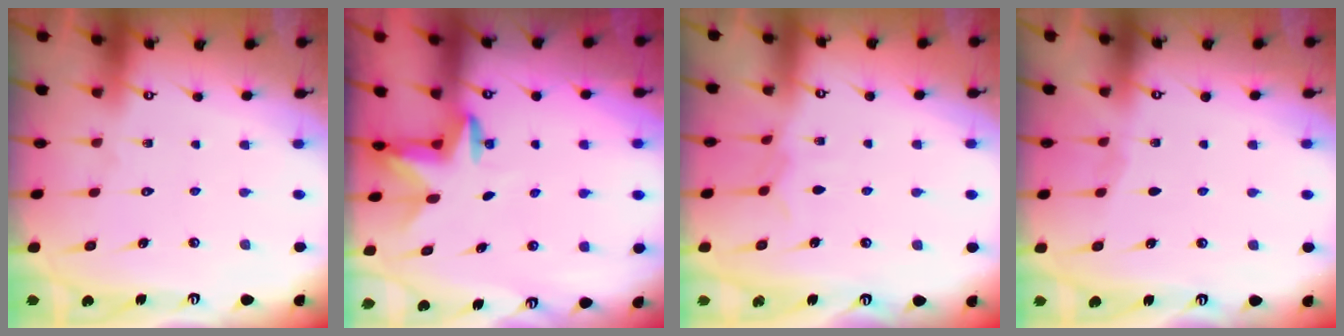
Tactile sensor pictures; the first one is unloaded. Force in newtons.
{"total": 2.9, "press": 2.9, "slide": 0.5}
{"total": 4.6, "press": 4.5, "slide": 0.7}
{"total": 2.3, "press": 2.3, "slide": 0.4}